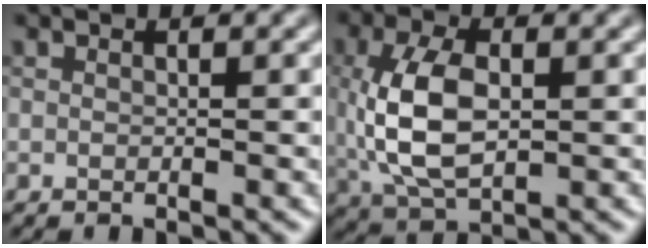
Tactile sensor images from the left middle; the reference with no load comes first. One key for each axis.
{"total": 7.2, "fx": 0.1, "fy": 4.0, "fz": 6.0, "tx": -0.140, "ty": 0.001, "tz": 0.004}